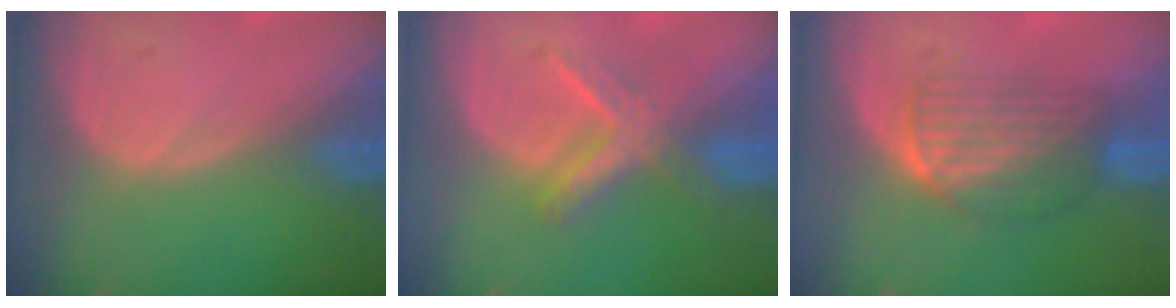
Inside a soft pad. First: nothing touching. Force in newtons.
{"total": 5.6, "press": 5.4, "slide": 1.1}
{"total": 6.9, "press": 5.8, "slide": 3.7}